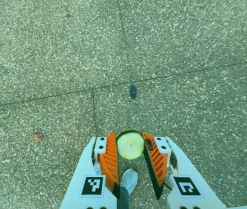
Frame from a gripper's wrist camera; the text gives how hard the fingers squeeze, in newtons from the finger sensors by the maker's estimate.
{"total": 8.9, "left": 8.4, "right": 9.4}